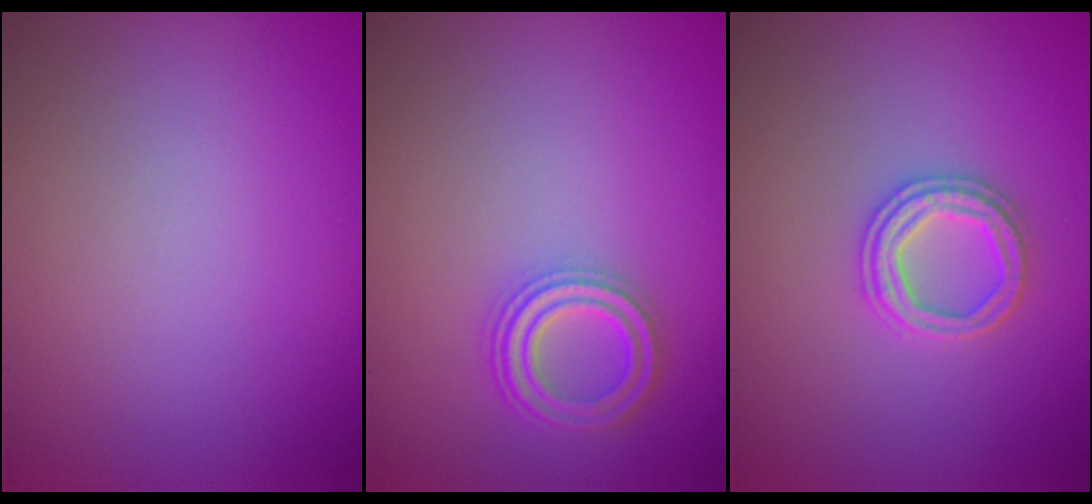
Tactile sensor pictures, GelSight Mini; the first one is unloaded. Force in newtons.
{"total": 3.7, "press": 3.4, "slide": 1.5}
{"total": 2.6, "press": 2.6, "slide": 0.5}